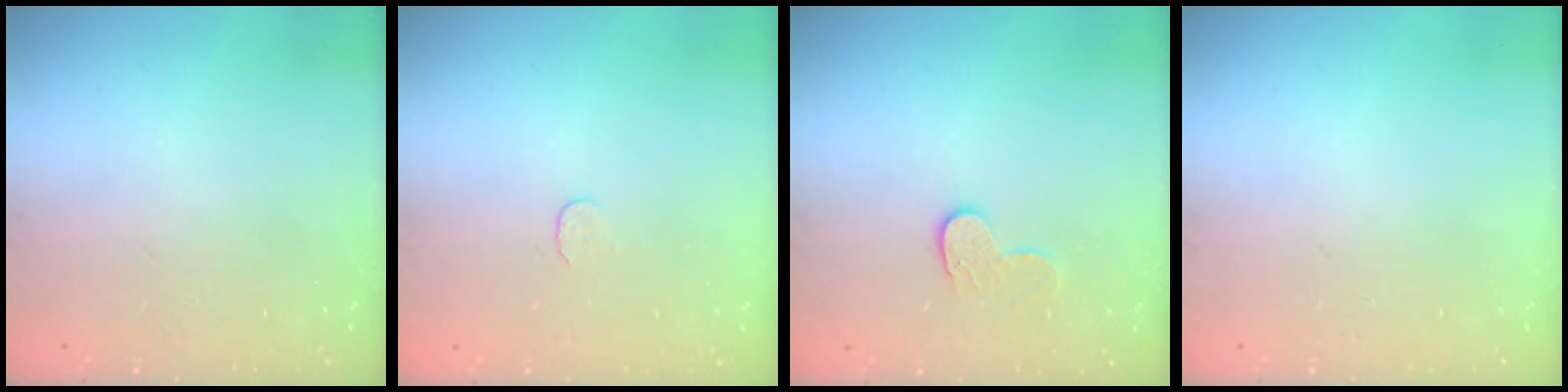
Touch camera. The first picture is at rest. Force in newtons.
{"total": 3.7, "press": 3.7, "slide": 0.4}
{"total": 7.3, "press": 7.3, "slide": 0.2}
{"total": 0.0}